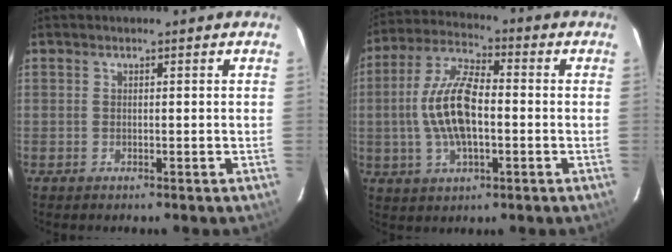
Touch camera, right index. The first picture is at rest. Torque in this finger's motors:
{"motor_torque": [1.37, -0.43, 0.90, 0.15]}